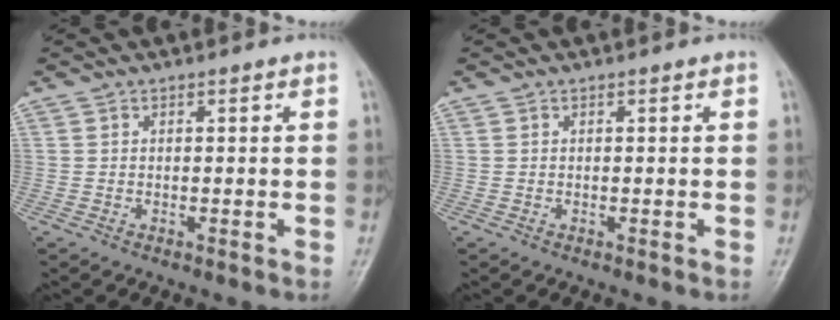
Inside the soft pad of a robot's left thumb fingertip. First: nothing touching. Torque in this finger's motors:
{"motor_torque": [-0.13, -0.03, -0.07, 0.07, 0.00]}